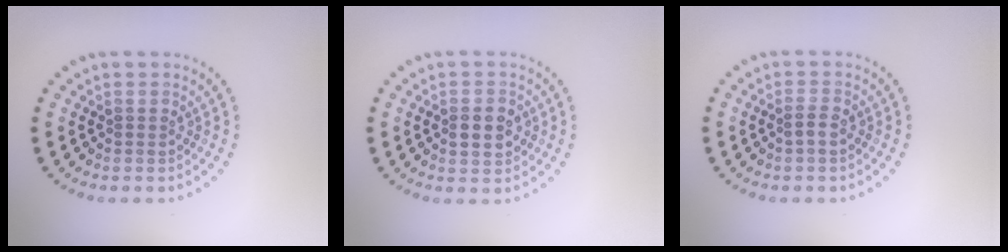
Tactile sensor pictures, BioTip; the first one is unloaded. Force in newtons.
{"total": 2.7, "press": 2.7, "slide": 0.1}
{"total": 1.0, "press": 0.9, "slide": 0.4}